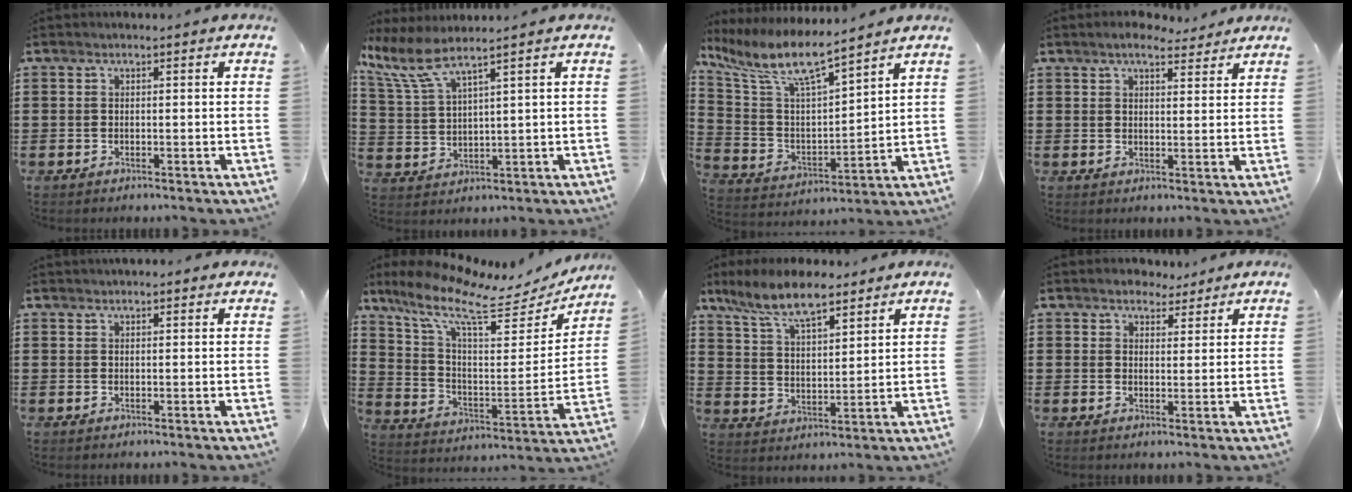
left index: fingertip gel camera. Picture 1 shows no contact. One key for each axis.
{"total": 6.0, "fx": 4.3, "fy": 0.8, "fz": 4.1, "tx": -0.113, "ty": -0.023, "tz": 0.070}
{"total": 9.4, "fx": 7.3, "fy": 1.3, "fz": 5.9, "tx": -0.141, "ty": -0.038, "tz": 0.121}
{"total": 4.7, "fx": 4.0, "fy": 1.2, "fz": 2.1, "tx": -0.040, "ty": -0.006, "tz": 0.073}
{"total": 1.7, "fx": 1.6, "fy": 0.4, "fz": 0.4, "tx": -0.011, "ty": 0.003, "tz": 0.030}
{"total": 11.0, "fx": 8.1, "fy": 2.8, "fz": 6.9, "tx": -0.158, "ty": -0.050, "tz": 0.135}
{"total": 8.9, "fx": 7.2, "fy": 2.3, "fz": 4.7, "tx": -0.114, "ty": -0.015, "tz": 0.131}
{"total": 3.5, "fx": 3.2, "fy": 1.5, "fz": 0.3, "tx": -0.015, "ty": 0.001, "tz": 0.061}